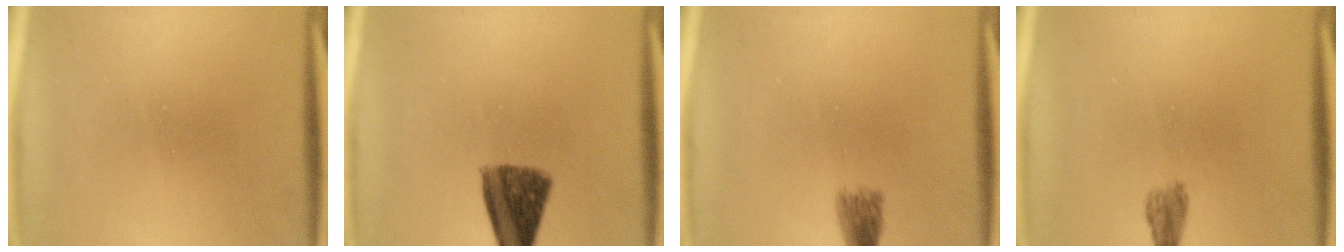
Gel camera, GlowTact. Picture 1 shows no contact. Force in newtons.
{"total": 8.2}
{"total": 2.0}
{"total": 1.6}